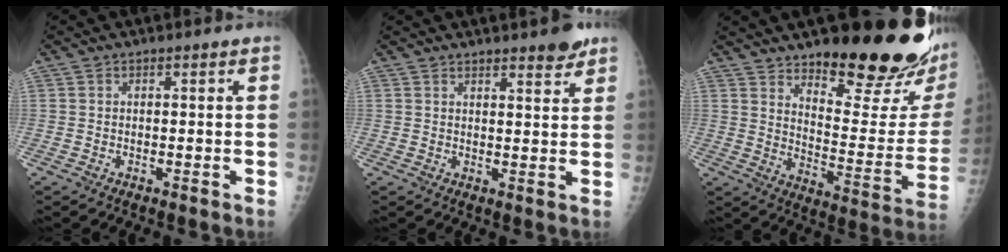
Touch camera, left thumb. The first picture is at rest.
{"total": 4.3, "force": [3.4, 1.0, 2.4], "torque": [-0.019, -0.022, 0.045]}
{"total": 24.1, "force": [18.2, 6.0, 14.6], "torque": [-0.164, -0.135, 0.253]}